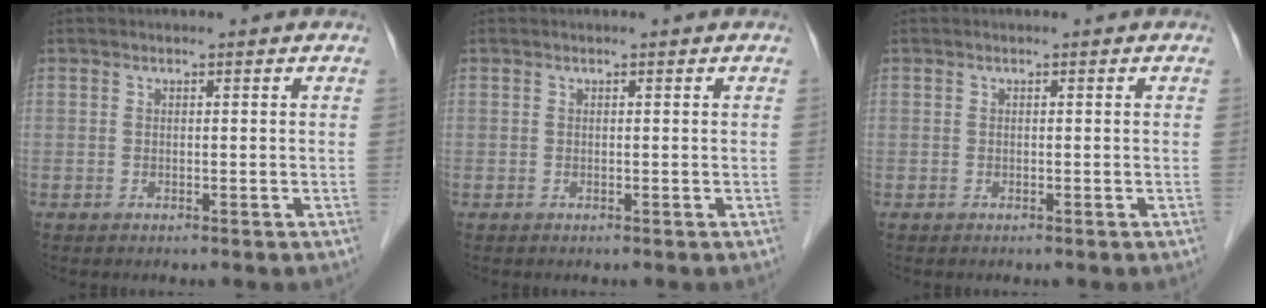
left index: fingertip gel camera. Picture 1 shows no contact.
{"total": 0.0}
{"total": 0.0}